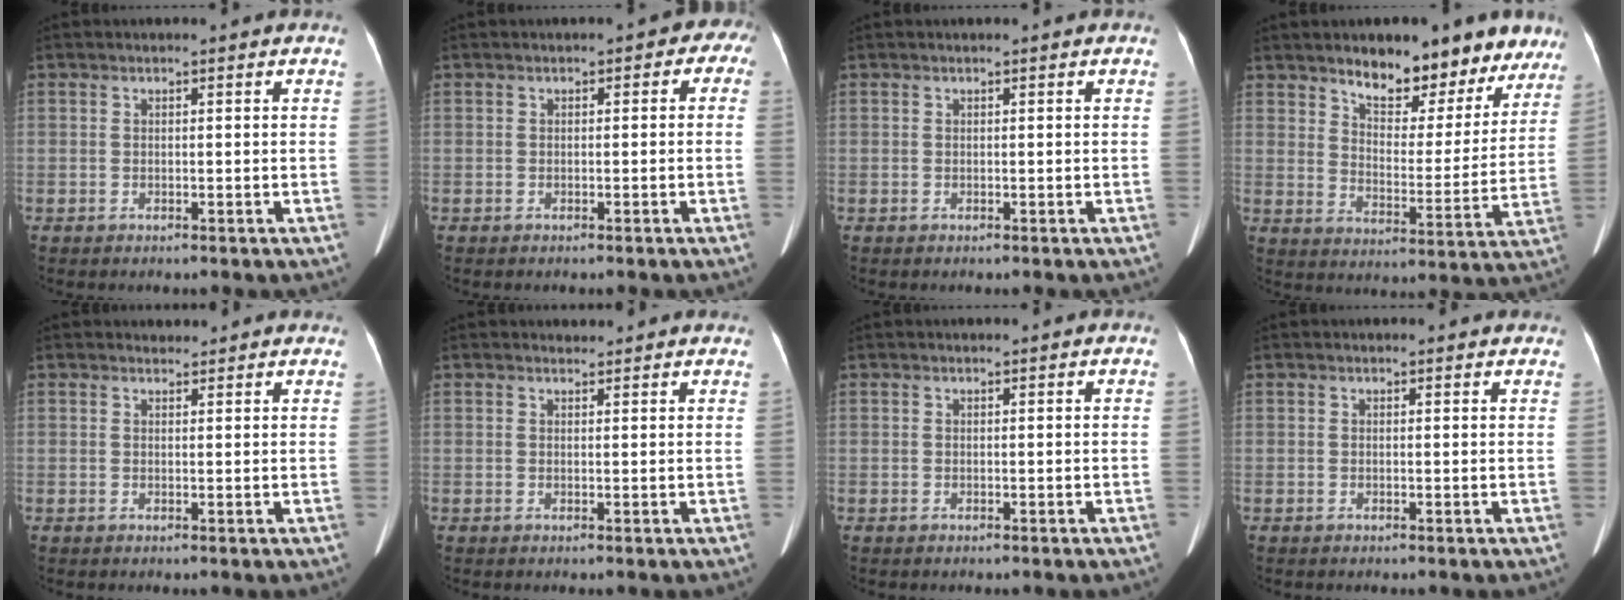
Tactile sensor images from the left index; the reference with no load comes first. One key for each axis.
{"total": 2.9, "fx": -0.1, "fy": 2.1, "fz": 1.9, "tx": -0.007, "ty": 0.021, "tz": -0.009}
{"total": 0.0}
{"total": 13.8, "fx": 11.1, "fy": 5.4, "fz": 6.3, "tx": -0.064, "ty": -0.009, "tz": 0.150}
{"total": 1.8, "fx": 1.7, "fy": 0.7, "fz": -0.1, "tx": -0.002, "ty": 0.010, "tz": 0.020}
{"total": 1.7, "fx": 1.5, "fy": 0.6, "fz": 0.0, "tx": -0.004, "ty": 0.009, "tz": 0.019}
{"total": 0.0}
{"total": 2.2, "fx": 2.0, "fy": 0.8, "fz": 0.5, "tx": -0.006, "ty": 0.007, "tz": 0.012}